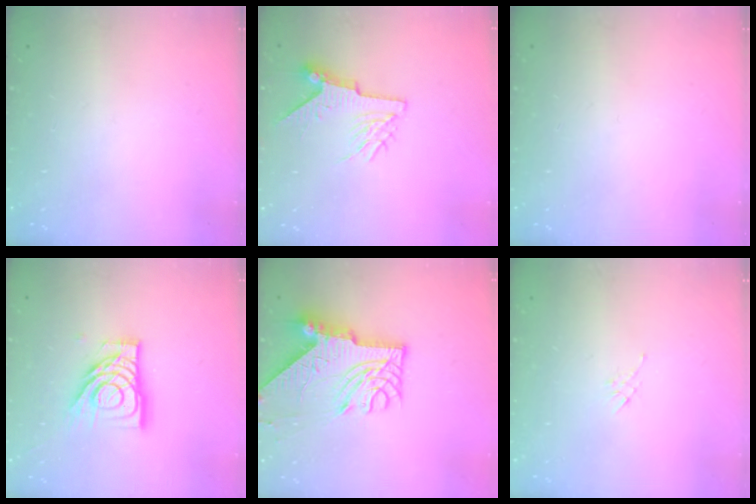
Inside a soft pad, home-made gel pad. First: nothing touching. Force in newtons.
{"total": 7.2, "press": 7.2, "slide": 0.9}
{"total": 0.0}
{"total": 14.2, "press": 14.1, "slide": 1.6}
{"total": 12.0, "press": 11.9, "slide": 1.4}
{"total": 3.5, "press": 3.4, "slide": 0.8}